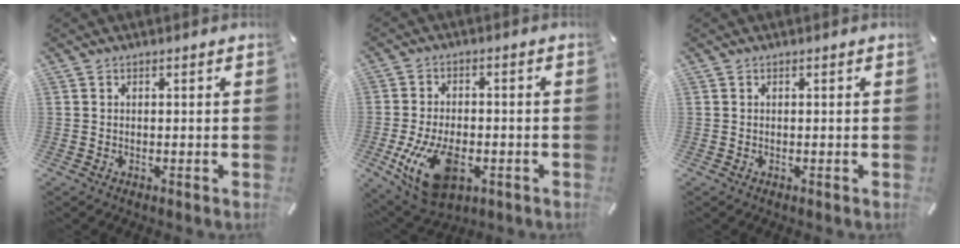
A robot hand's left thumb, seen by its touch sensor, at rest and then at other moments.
{"total": 14.0, "force": [-4.3, 8.3, 10.5], "torque": [-0.198, 0.000, -0.072]}
{"total": 0.0}